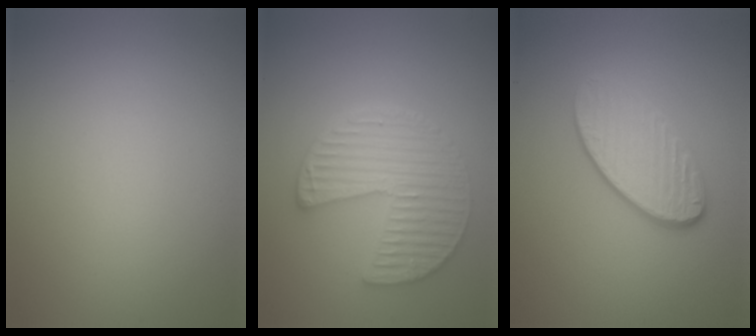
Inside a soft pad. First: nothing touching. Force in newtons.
{"total": 4.5, "press": 4.1, "slide": 2.0}
{"total": 4.1, "press": 3.0, "slide": 2.8}